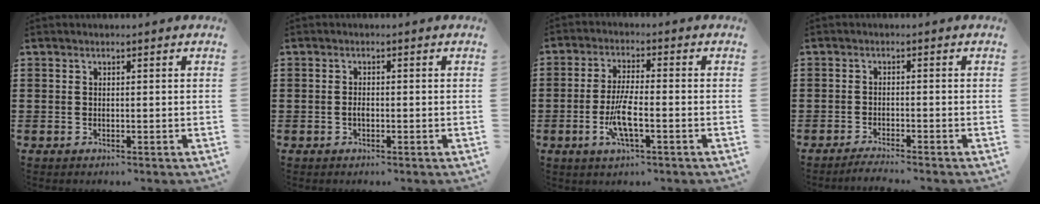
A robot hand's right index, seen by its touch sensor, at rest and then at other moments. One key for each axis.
{"total": 0.9, "fx": -0.3, "fy": 0.3, "fz": 0.8, "tx": -0.017, "ty": -0.005, "tz": -0.005}
{"total": 6.1, "fx": -2.1, "fy": 1.3, "fz": 5.6, "tx": -0.120, "ty": -0.011, "tz": -0.042}
{"total": 1.8, "fx": -1.7, "fy": -0.4, "fz": 0.4, "tx": -0.009, "ty": -0.002, "tz": -0.032}